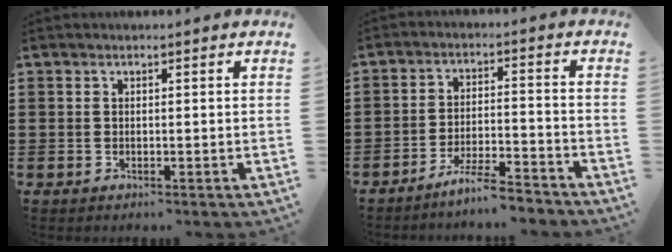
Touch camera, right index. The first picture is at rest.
{"total": 5.8, "force": [-5.3, -0.1, 2.5], "torque": [-0.048, -0.009, -0.099]}